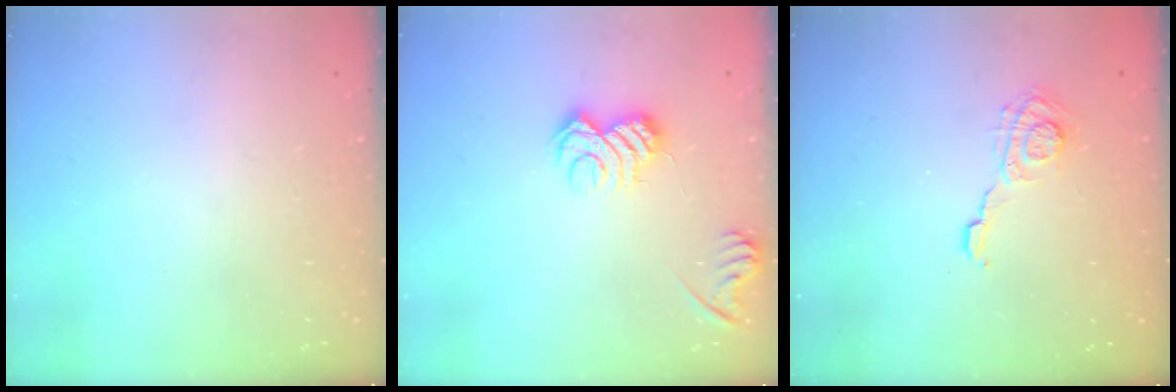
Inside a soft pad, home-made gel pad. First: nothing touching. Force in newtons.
{"total": 9.9, "press": 9.9, "slide": 0.5}
{"total": 7.0, "press": 7.0, "slide": 0.3}